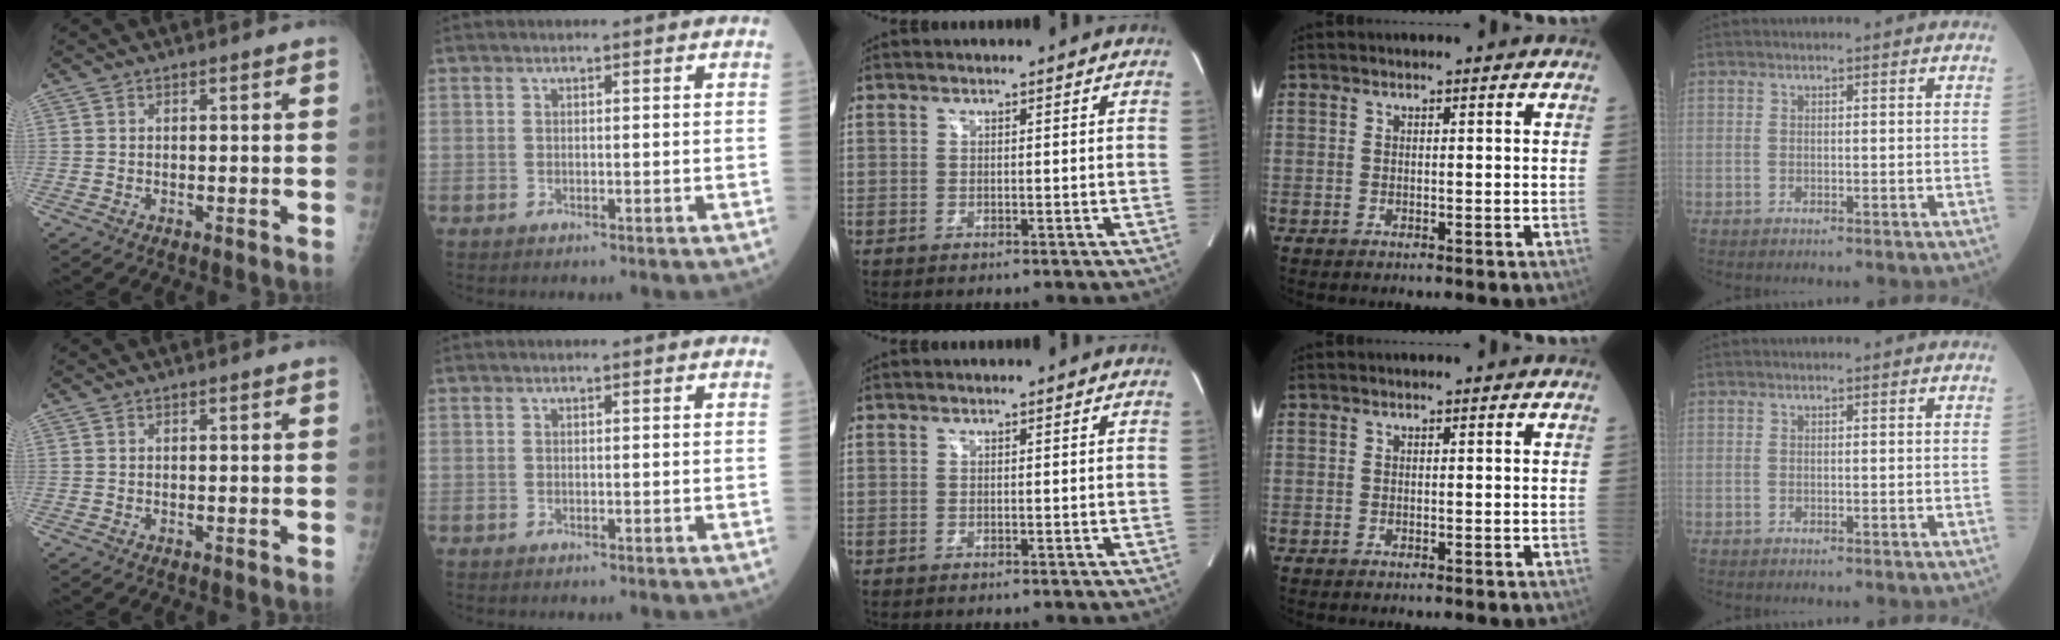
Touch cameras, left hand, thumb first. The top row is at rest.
{}